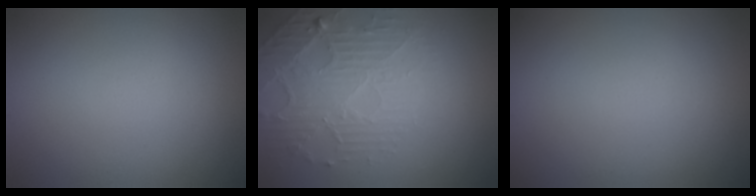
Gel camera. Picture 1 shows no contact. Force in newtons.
{"total": 4.5, "press": 3.3, "slide": 3.1}
{"total": 0.0}